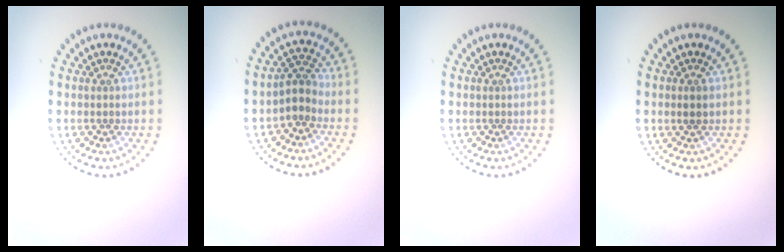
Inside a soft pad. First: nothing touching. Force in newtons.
{"total": 2.2, "press": 1.9, "slide": 1.2}
{"total": 0.0}
{"total": 1.0, "press": 0.9, "slide": 0.4}